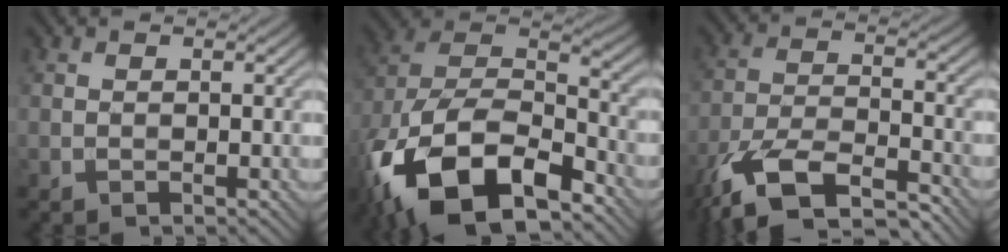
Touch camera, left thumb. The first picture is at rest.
{"total": 19.6, "force": [-11.5, 10.0, 12.4], "torque": [-0.275, -0.033, -0.198]}
{"total": 11.6, "force": [-8.3, 3.8, 7.1], "torque": [-0.147, -0.014, -0.162]}